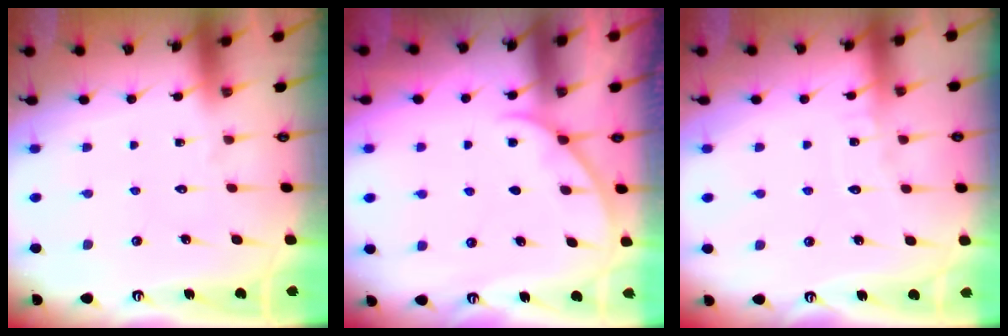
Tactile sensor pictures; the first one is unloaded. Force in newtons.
{"total": 2.3, "press": 2.2, "slide": 0.3}
{"total": 3.5, "press": 3.5, "slide": 0.3}